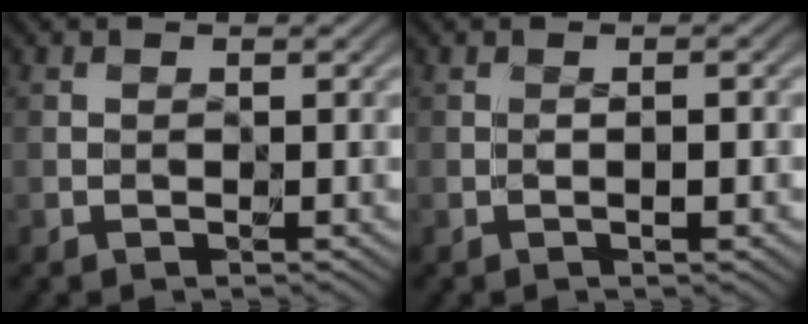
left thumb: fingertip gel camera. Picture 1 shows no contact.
{"total": 1.7, "force": [-0.5, 0.1, 1.6], "torque": [-0.030, -0.002, -0.008]}